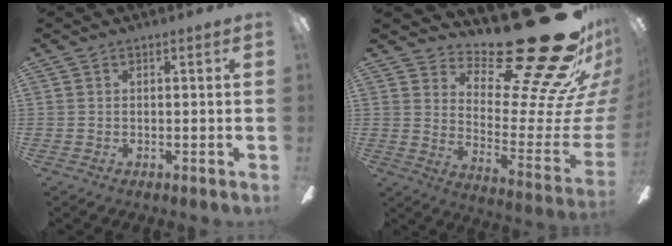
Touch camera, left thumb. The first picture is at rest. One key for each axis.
{"total": 30.4, "fx": 19.7, "fy": 9.9, "fz": 20.9, "tx": -0.228, "ty": -0.167, "tz": 0.344}